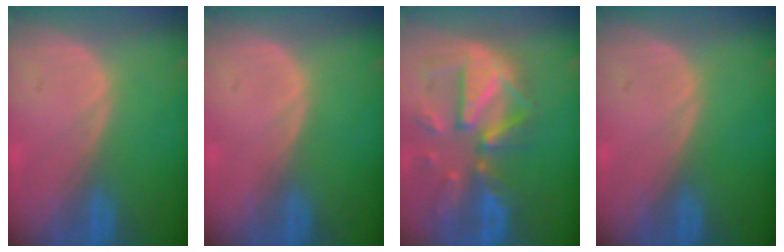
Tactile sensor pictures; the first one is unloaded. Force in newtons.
{"total": 0.0}
{"total": 12.0, "press": 10.5, "slide": 5.9}
{"total": 0.0}